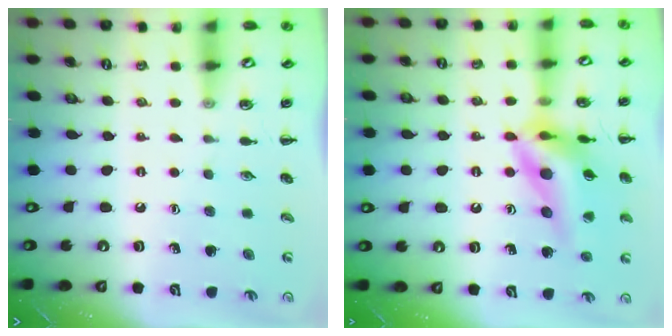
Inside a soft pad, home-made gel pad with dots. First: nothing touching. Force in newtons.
{"total": 16.8, "press": 16.2, "slide": 4.4}